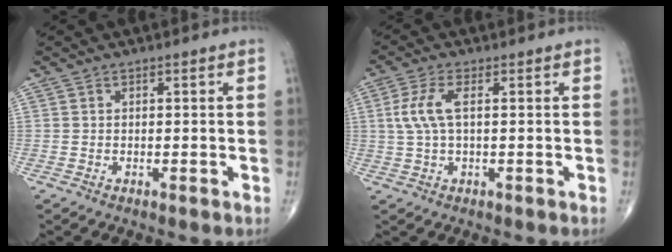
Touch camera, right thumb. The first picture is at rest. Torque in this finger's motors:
{"motor_torque": [0.04, 0.07, 0.65, 0.16, 0.12]}